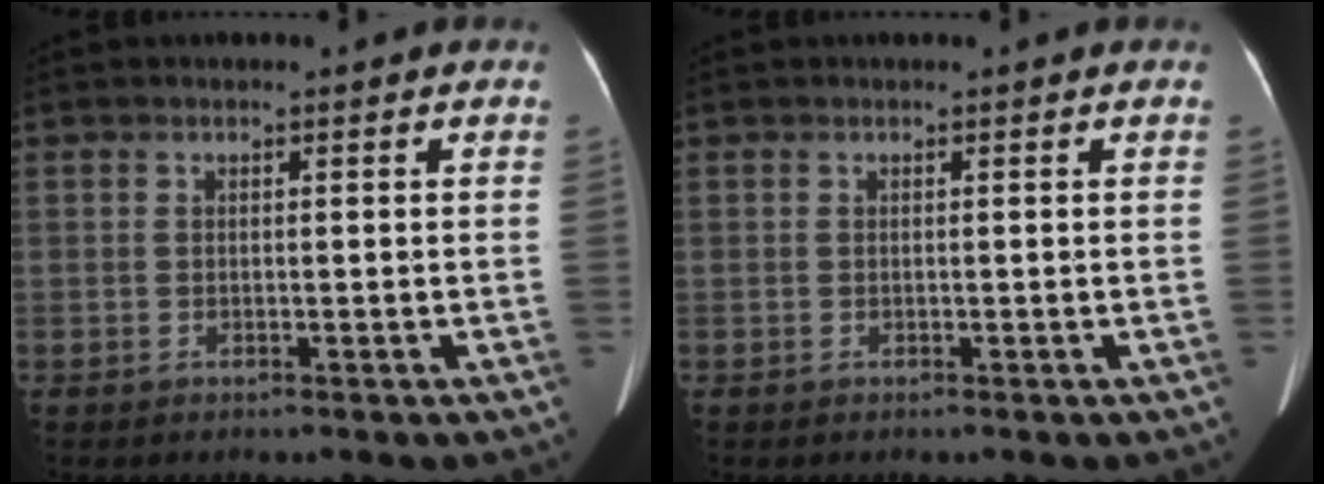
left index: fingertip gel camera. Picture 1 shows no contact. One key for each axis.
{"total": 0.7, "fx": 0.7, "fy": 0.0, "fz": 0.2, "tx": -0.005, "ty": 0.003, "tz": 0.011}